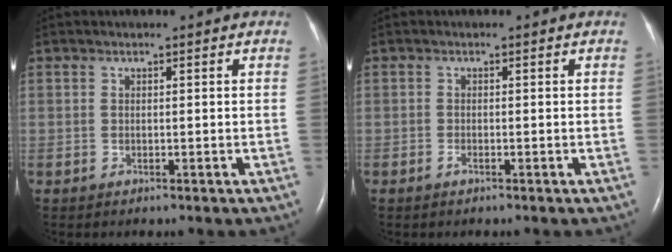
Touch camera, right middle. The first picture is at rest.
{"total": 0.5, "force": [-0.3, 0.1, 0.4], "torque": [-0.006, 0.000, -0.004]}